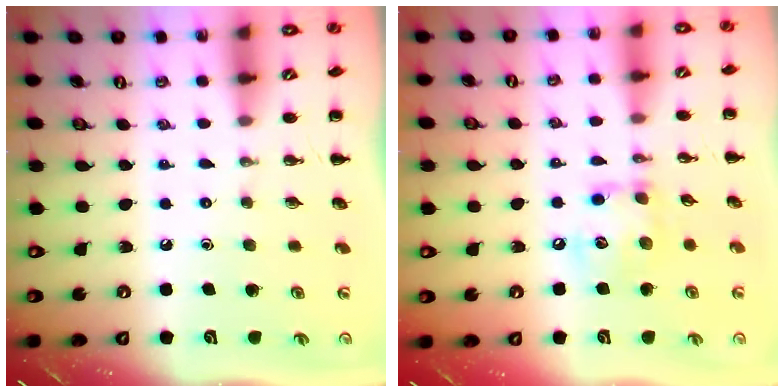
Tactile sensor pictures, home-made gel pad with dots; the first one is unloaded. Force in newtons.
{"total": 10.7, "press": 10.7, "slide": 0.6}